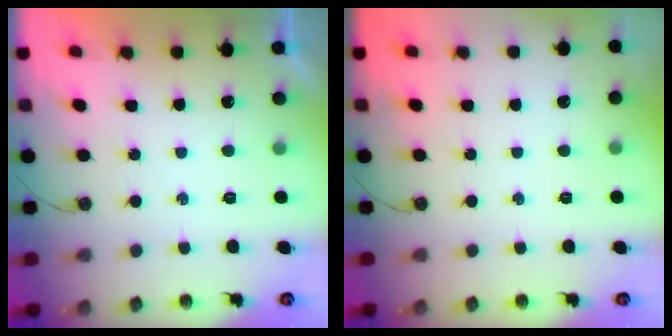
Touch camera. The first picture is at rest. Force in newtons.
{"total": 0.0}